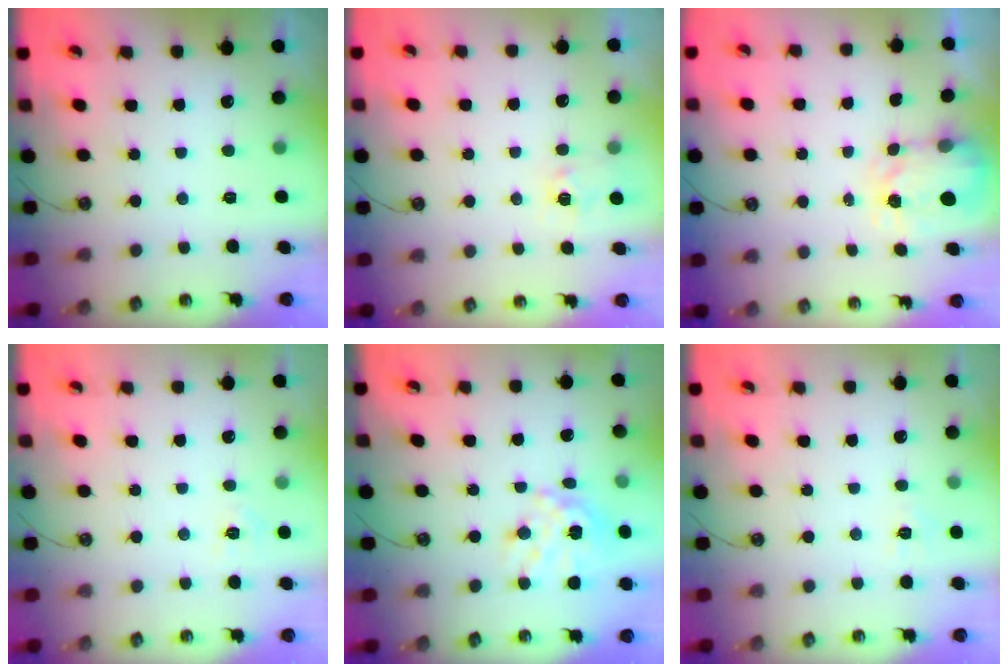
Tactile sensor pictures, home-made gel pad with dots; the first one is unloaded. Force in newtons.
{"total": 4.8, "press": 4.8, "slide": 0.6}
{"total": 3.7, "press": 3.7, "slide": 0.5}
{"total": 7.0, "press": 7.0, "slide": 0.7}
{"total": 14.6, "press": 14.6, "slide": 1.4}
{"total": 6.0, "press": 6.0, "slide": 0.7}